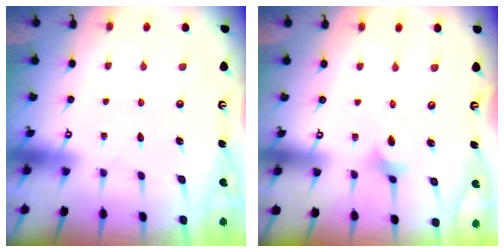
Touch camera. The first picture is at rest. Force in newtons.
{"total": 2.2, "press": 2.1, "slide": 0.6}